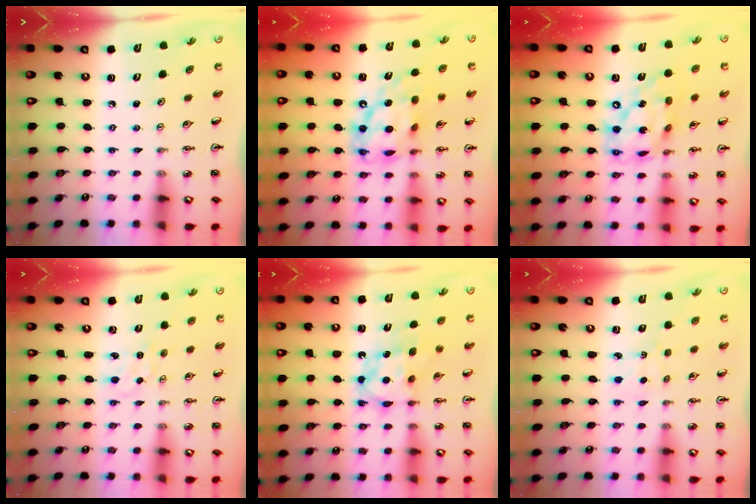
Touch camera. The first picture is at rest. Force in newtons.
{"total": 15.9, "press": 15.9, "slide": 1.4}
{"total": 16.4, "press": 16.3, "slide": 1.3}
{"total": 0.8, "press": 0.7, "slide": 0.2}
{"total": 7.2, "press": 7.2, "slide": 0.6}
{"total": 2.3, "press": 2.3, "slide": 0.2}